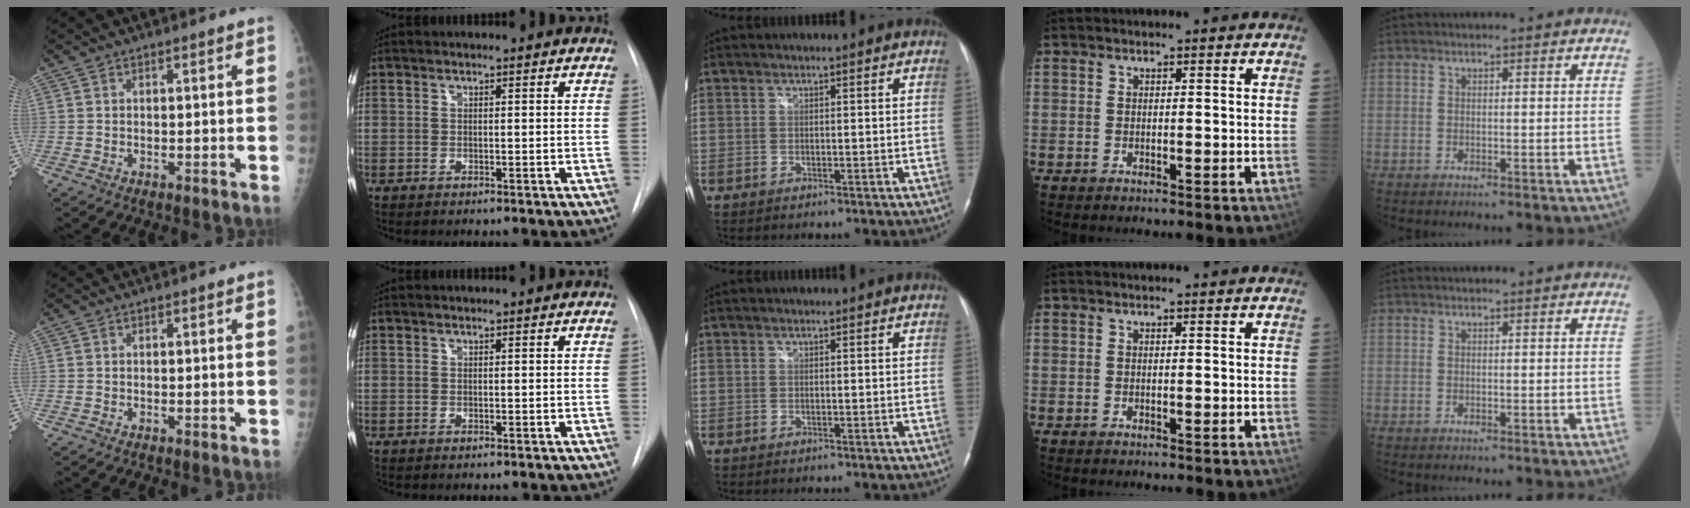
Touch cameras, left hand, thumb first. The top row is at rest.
{}